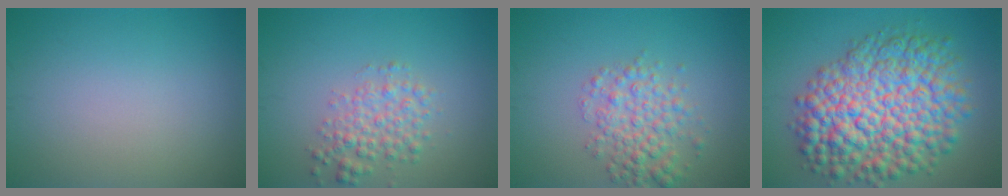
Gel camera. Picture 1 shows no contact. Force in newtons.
{"total": 3.1, "press": 3.1, "slide": 0.1}
{"total": 3.9, "press": 3.9, "slide": 0.1}
{"total": 12.3, "press": 12.3, "slide": 0.3}